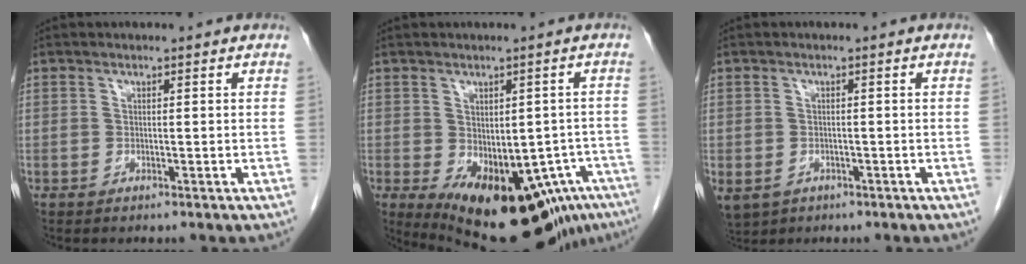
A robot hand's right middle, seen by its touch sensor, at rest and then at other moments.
{"total": 20.2, "force": [-12.0, 8.8, 13.6], "torque": [-0.174, -0.027, -0.136]}
{"total": 13.7, "force": [-6.2, 10.9, 5.6], "torque": [-0.175, -0.017, -0.076]}